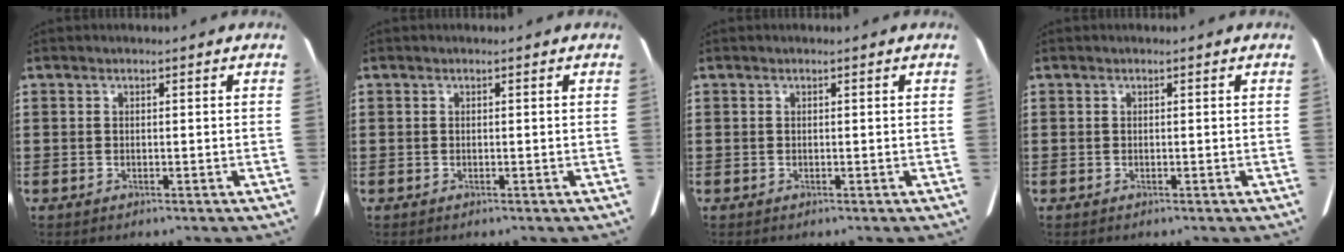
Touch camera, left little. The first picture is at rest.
{"total": 0.0}
{"total": 0.0}
{"total": 0.0}